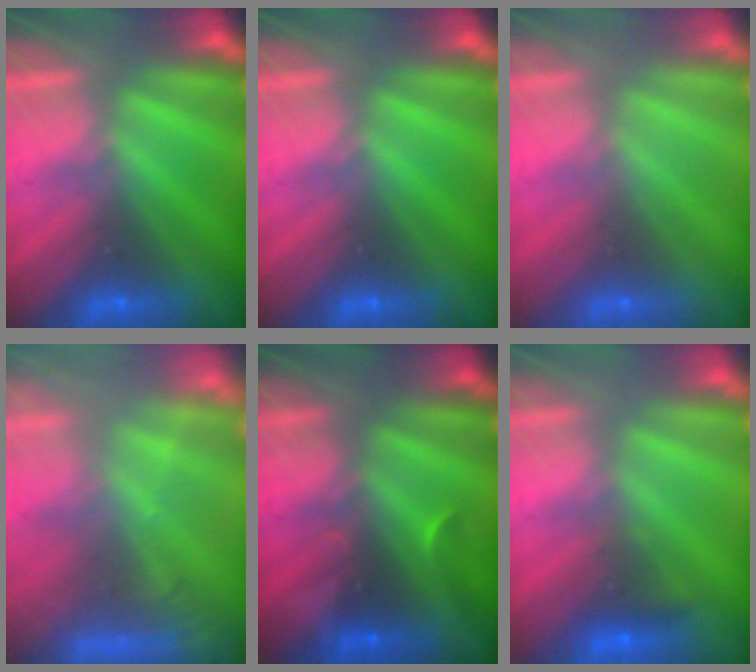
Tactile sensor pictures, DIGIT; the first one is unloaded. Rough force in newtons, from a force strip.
{"total": 0.0}
{"total": 3.4}
{"total": 5.6}
{"total": 3.5}
{"total": 2.4}